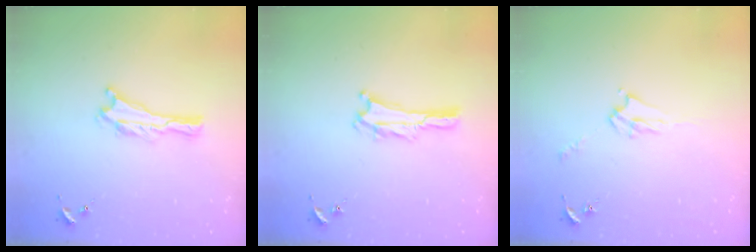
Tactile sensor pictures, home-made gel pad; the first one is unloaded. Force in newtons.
{"total": 1.3, "press": 1.3, "slide": 0.4}
{"total": 4.2, "press": 4.2, "slide": 0.6}